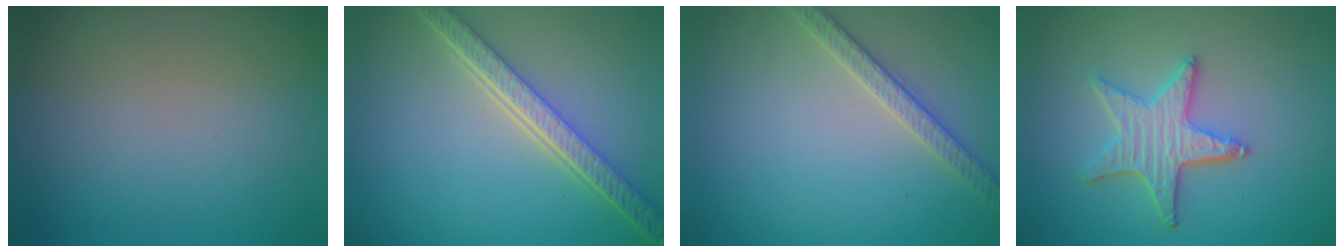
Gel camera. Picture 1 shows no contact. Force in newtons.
{"total": 5.4, "press": 4.1, "slide": 3.5}
{"total": 2.7, "press": 2.6, "slide": 0.6}
{"total": 4.3, "press": 3.6, "slide": 2.2}